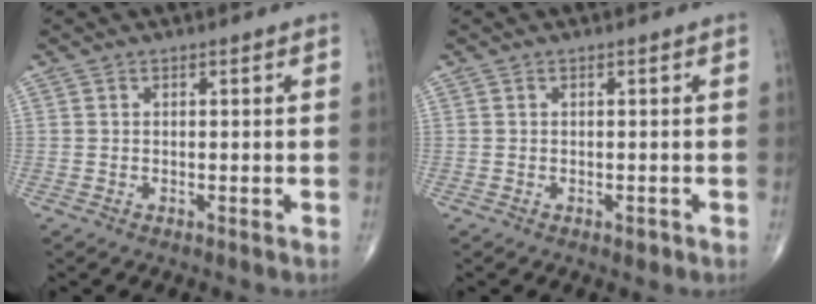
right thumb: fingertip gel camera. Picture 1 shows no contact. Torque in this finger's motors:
{"motor_torque": [0.04, -0.21, 0.18, 0.07, 0.01]}